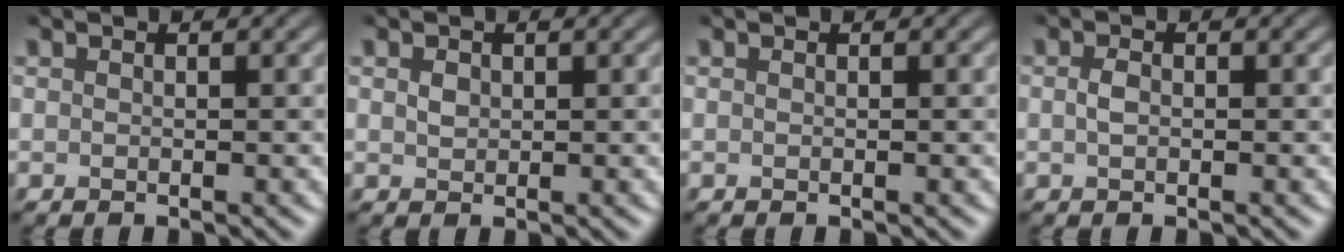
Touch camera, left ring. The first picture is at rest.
{"total": 1.0, "force": [0.3, 0.8, 0.5], "torque": [-0.013, 0.000, 0.006]}
{"total": 0.0}
{"total": 1.0, "force": [0.0, 0.6, 0.8], "torque": [-0.021, 0.000, -0.002]}